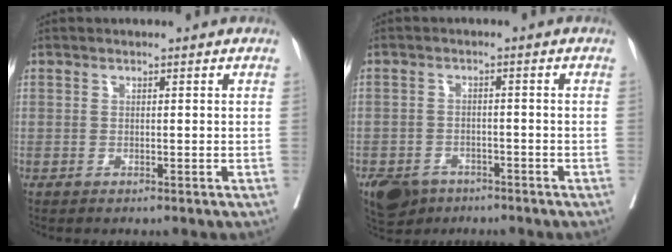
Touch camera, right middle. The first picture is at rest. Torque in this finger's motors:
{"motor_torque": [1.13, -1.01, 0.78, 0.19]}